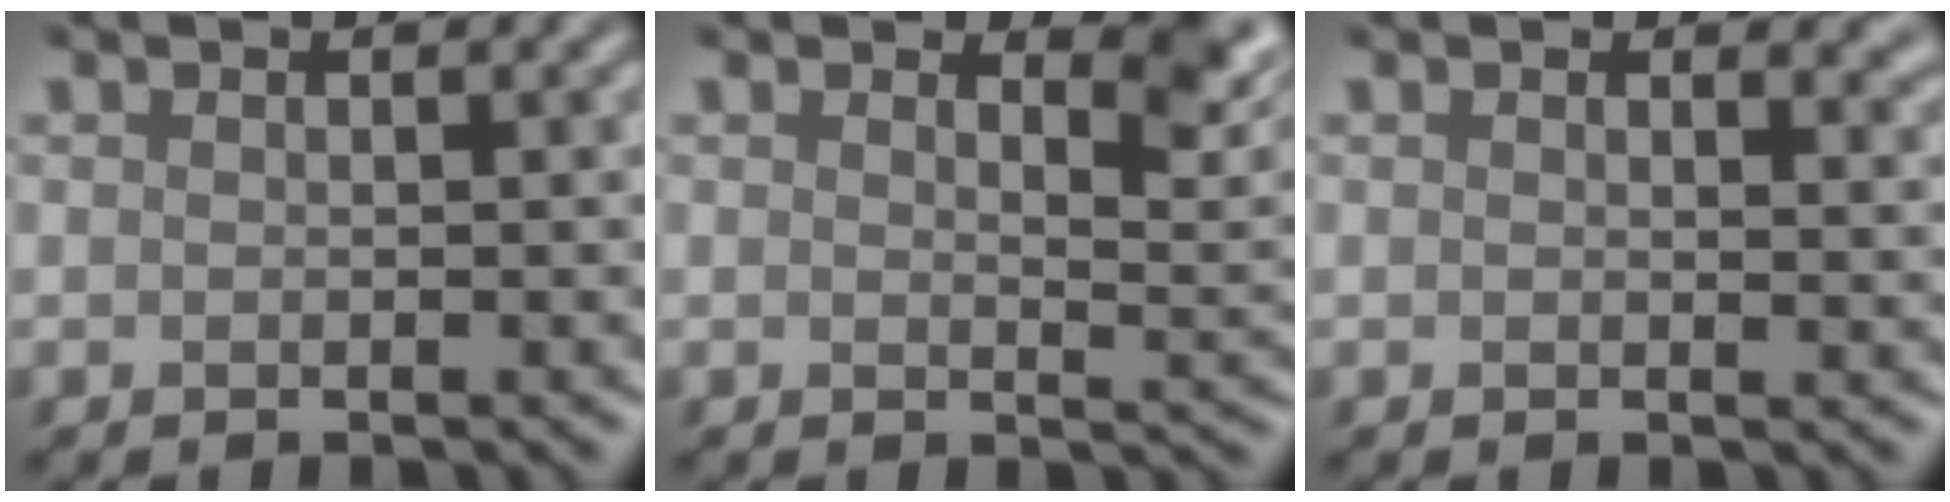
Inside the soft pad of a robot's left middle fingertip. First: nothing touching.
{"total": 3.5, "force": [2.3, 1.3, 2.2], "torque": [-0.028, -0.005, 0.027]}
{"total": 1.6, "force": [1.3, 0.7, 0.7], "torque": [-0.008, -0.006, 0.017]}